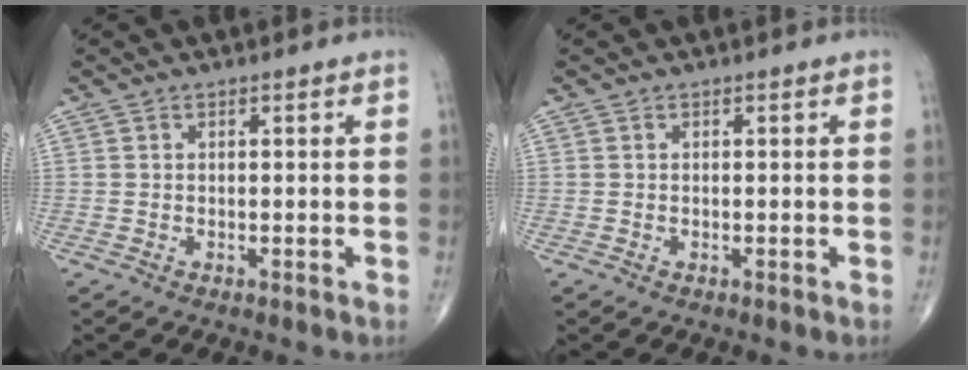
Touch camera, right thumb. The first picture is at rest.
{"total": 0.0}